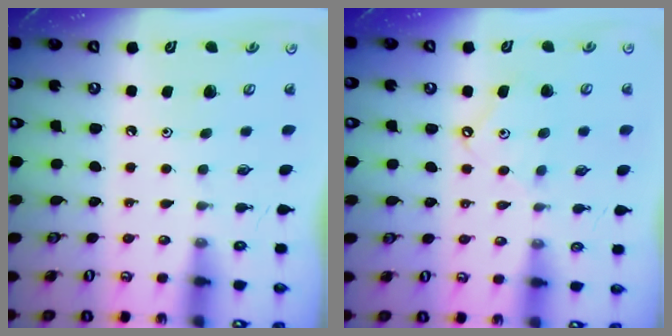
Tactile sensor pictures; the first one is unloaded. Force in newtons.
{"total": 6.8, "press": 6.8, "slide": 0.8}